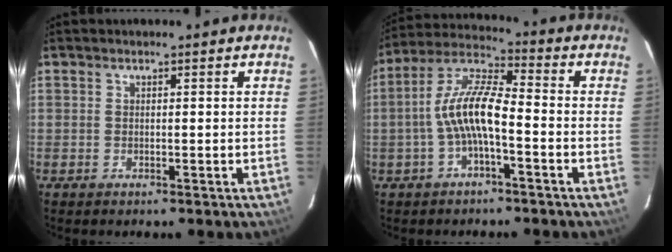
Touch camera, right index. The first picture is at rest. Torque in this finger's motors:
{"motor_torque": [0.61, -0.31, 0.74, 0.15]}